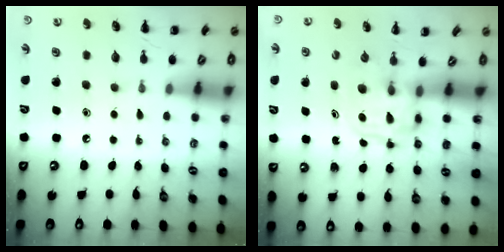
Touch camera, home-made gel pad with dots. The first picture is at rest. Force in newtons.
{"total": 3.4, "press": 3.3, "slide": 0.3}